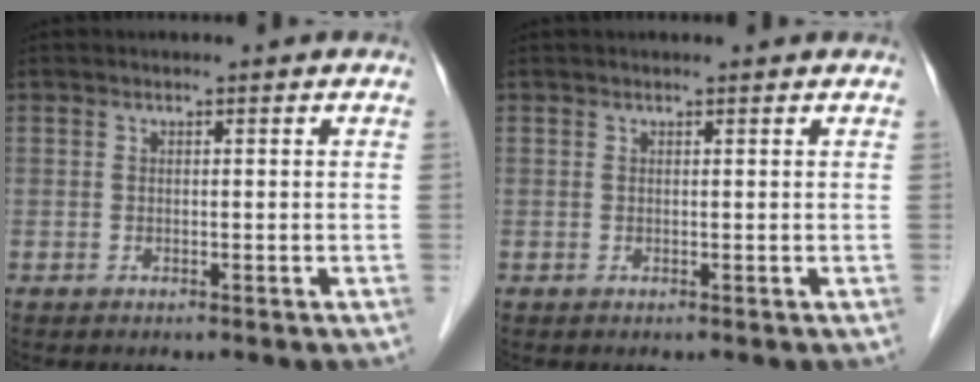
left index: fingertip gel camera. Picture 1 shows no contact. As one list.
[{"total": 2.2, "force": [2.0, 0.1, 0.8], "torque": [-0.010, 0.022, 0.025]}]